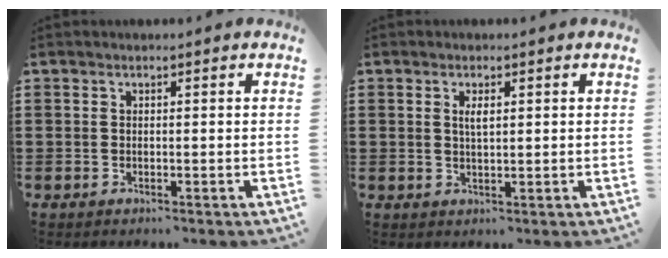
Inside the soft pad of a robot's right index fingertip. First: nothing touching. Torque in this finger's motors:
{"motor_torque": [0.10, 0.02, 0.07, 0.05]}